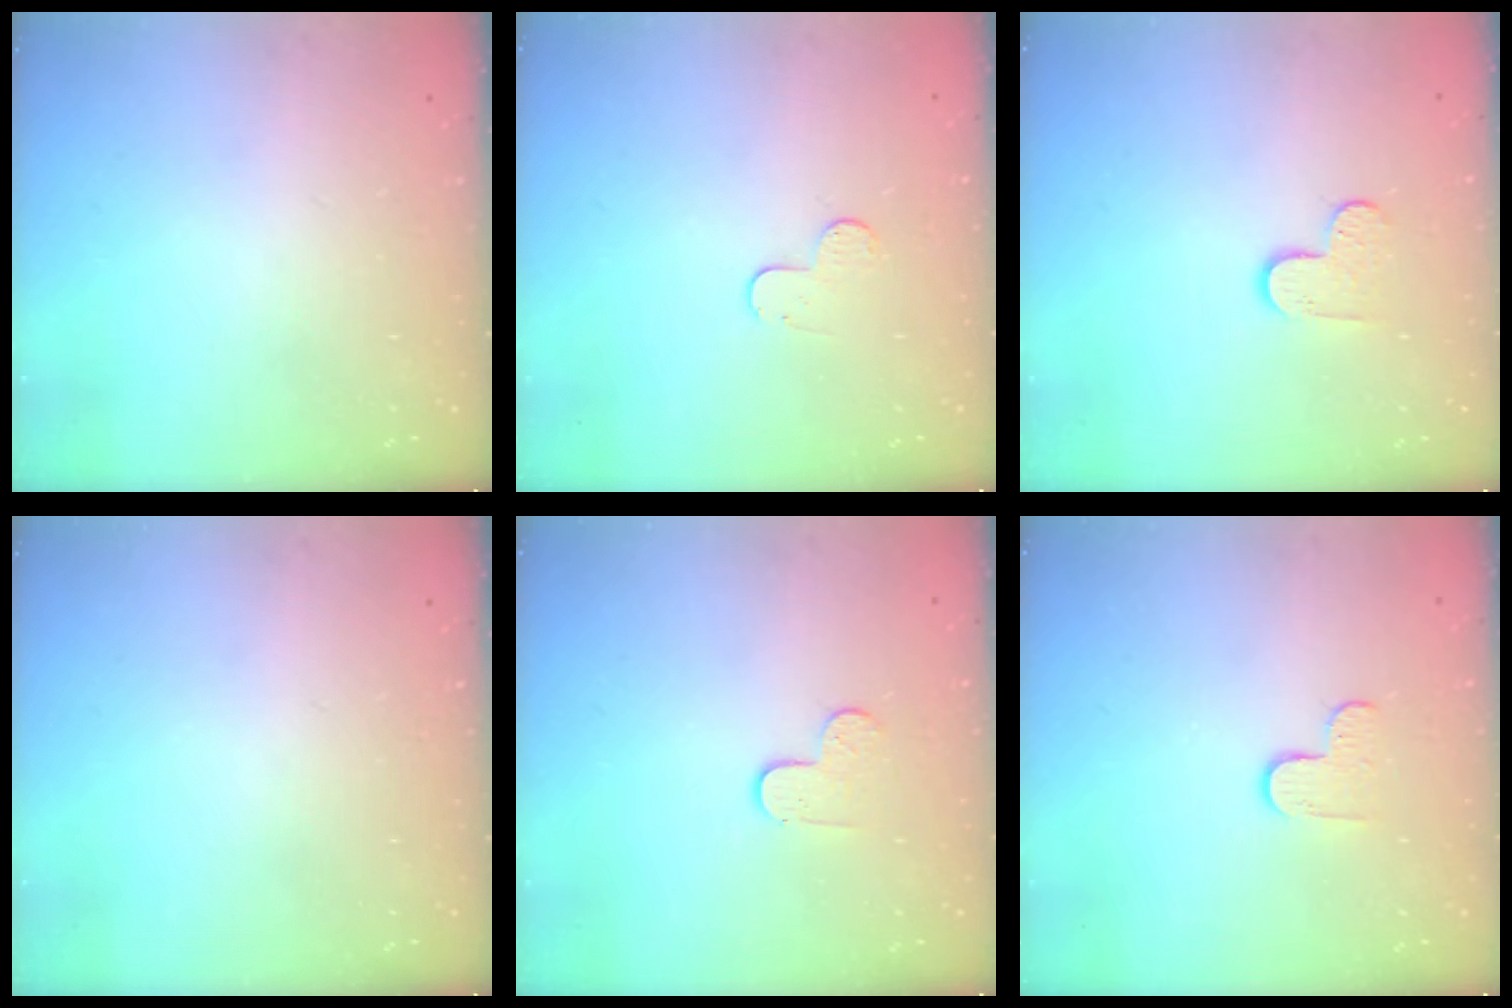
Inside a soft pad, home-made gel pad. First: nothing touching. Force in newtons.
{"total": 4.3, "press": 4.3, "slide": 0.4}
{"total": 5.3, "press": 5.3, "slide": 0.5}
{"total": 0.0}
{"total": 5.3, "press": 5.3, "slide": 0.4}
{"total": 3.6, "press": 3.6, "slide": 0.4}